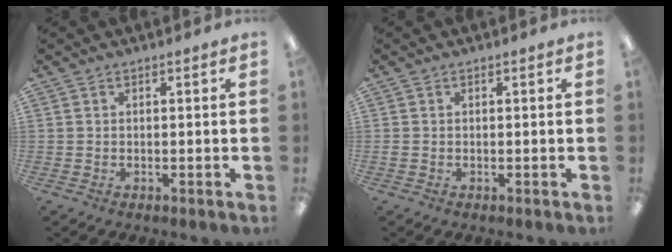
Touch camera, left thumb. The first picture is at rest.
{"total": 0.7, "force": [0.1, 0.4, 0.6], "torque": [-0.011, 0.002, 0.001]}